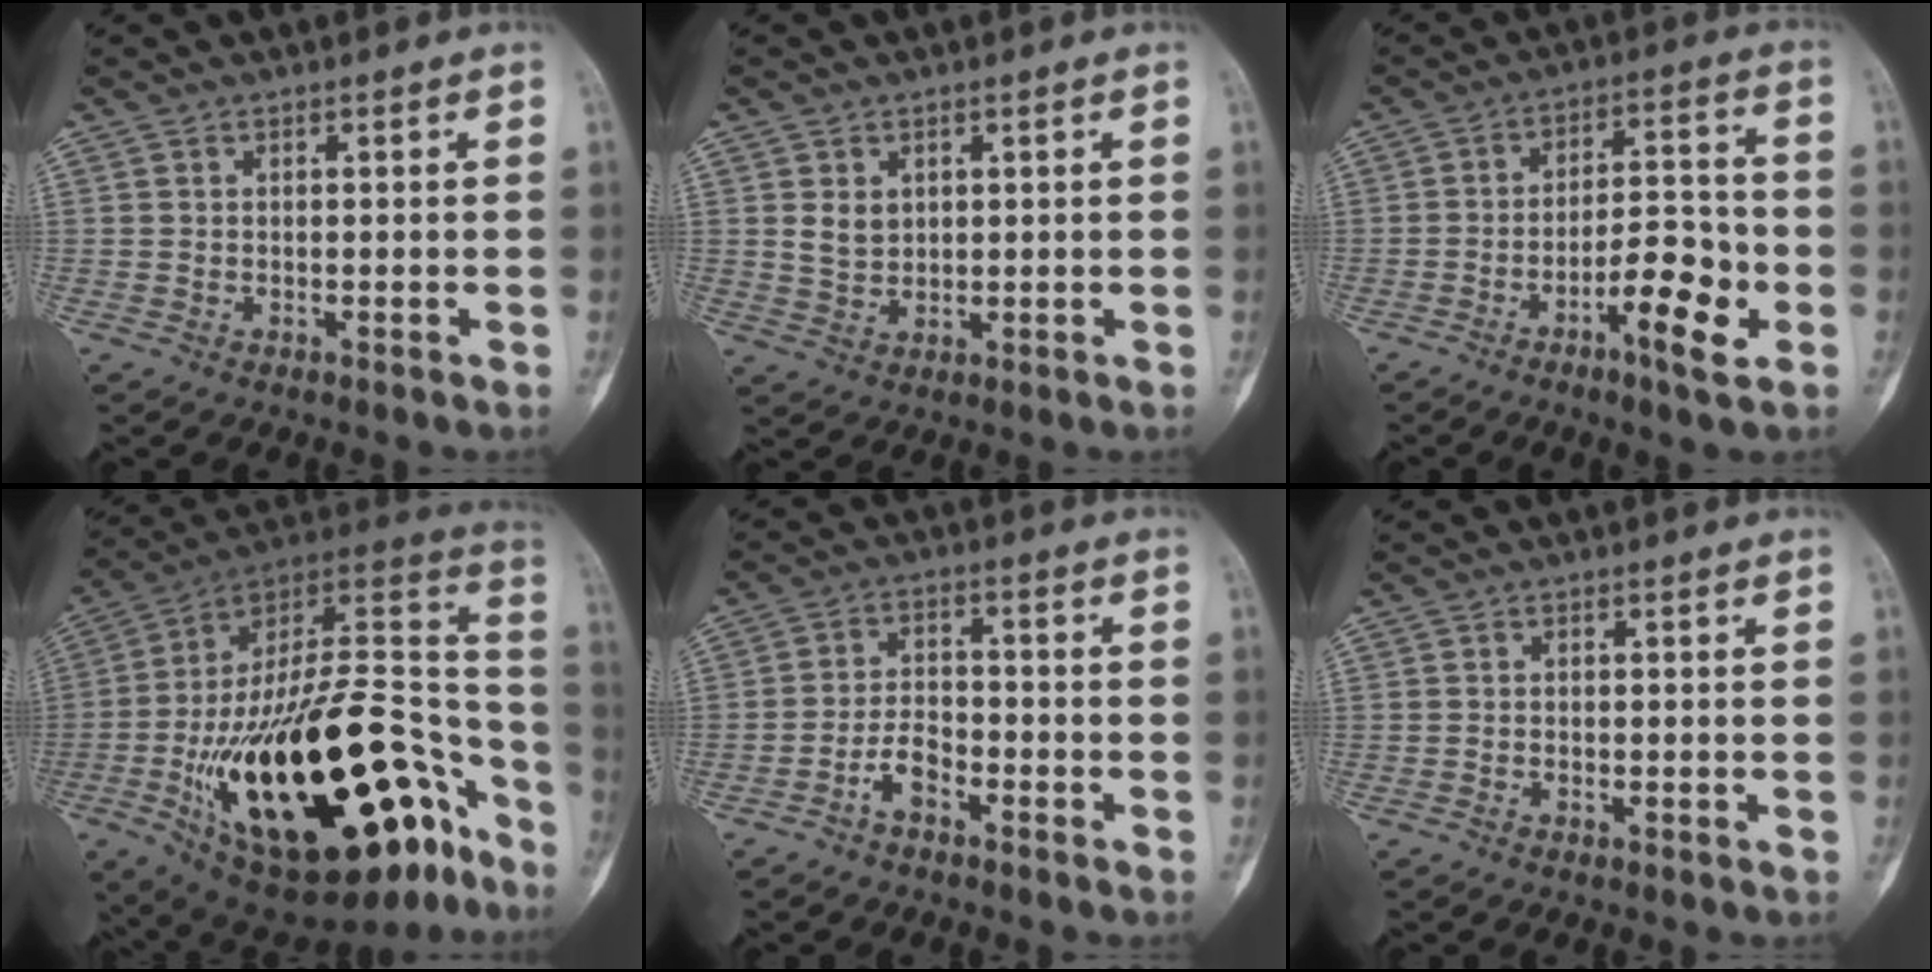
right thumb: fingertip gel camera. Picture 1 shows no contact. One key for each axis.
{"total": 3.6, "fx": 1.1, "fy": 2.8, "fz": 2.0, "tx": -0.022, "ty": -0.010, "tz": 0.027}
{"total": 11.0, "fx": -4.5, "fy": 3.2, "fz": 9.6, "tx": -0.146, "ty": 0.030, "tz": -0.074}
{"total": 42.0, "fx": -16.7, "fy": 18.7, "fz": 33.7, "tx": -0.486, "ty": 0.065, "tz": -0.256}
{"total": 5.1, "fx": -3.2, "fy": 2.6, "fz": 3.0, "tx": -0.050, "ty": 0.030, "tz": -0.064}
{"total": 0.6, "fx": -0.4, "fy": 0.3, "fz": 0.3, "tx": -0.009, "ty": 0.003, "tz": -0.008}